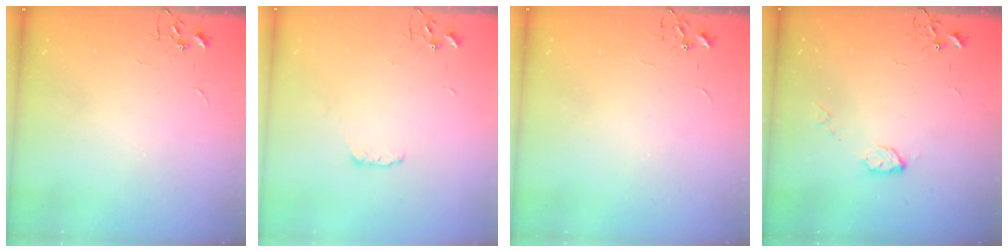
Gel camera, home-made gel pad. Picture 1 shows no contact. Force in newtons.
{"total": 4.2, "press": 4.1, "slide": 0.7}
{"total": 4.0, "press": 3.1, "slide": 2.5}
{"total": 5.2, "press": 5.2, "slide": 0.3}